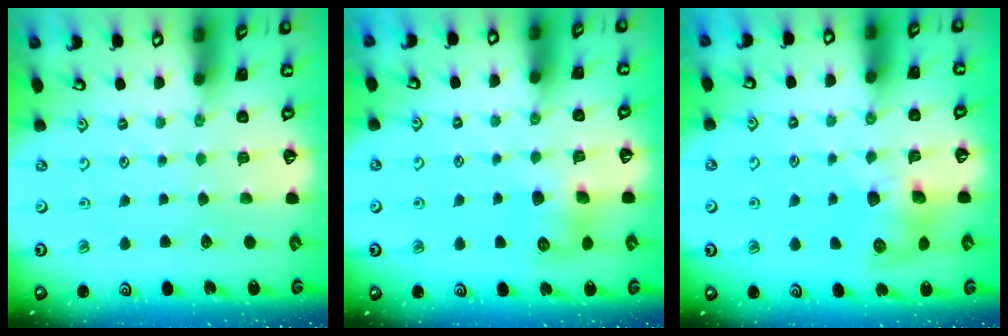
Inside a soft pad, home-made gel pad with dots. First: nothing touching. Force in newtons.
{"total": 7.8, "press": 7.7, "slide": 0.5}
{"total": 8.2, "press": 8.2, "slide": 0.2}